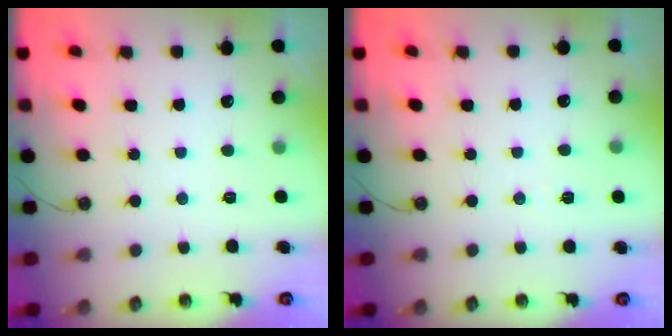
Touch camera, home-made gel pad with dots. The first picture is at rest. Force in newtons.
{"total": 4.1, "press": 3.6, "slide": 2.0}